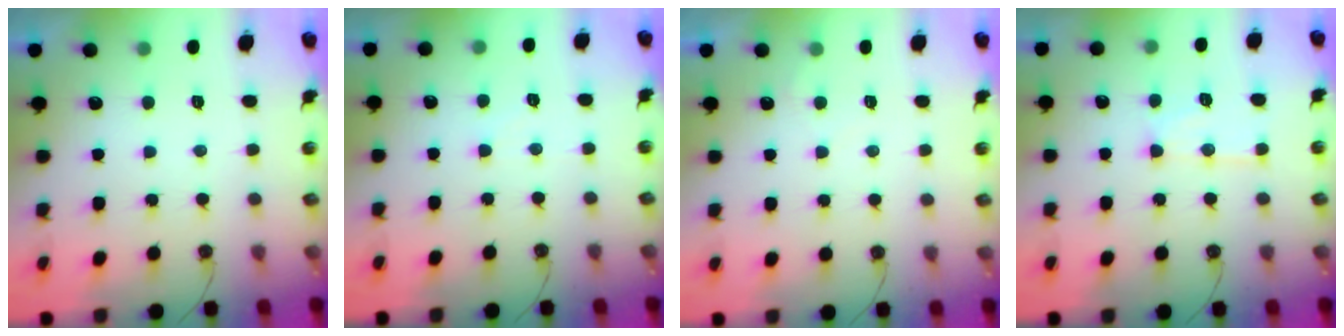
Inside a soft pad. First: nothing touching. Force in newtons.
{"total": 3.0, "press": 3.0, "slide": 0.4}
{"total": 2.2, "press": 2.2, "slide": 0.3}
{"total": 12.2, "press": 12.1, "slide": 1.1}